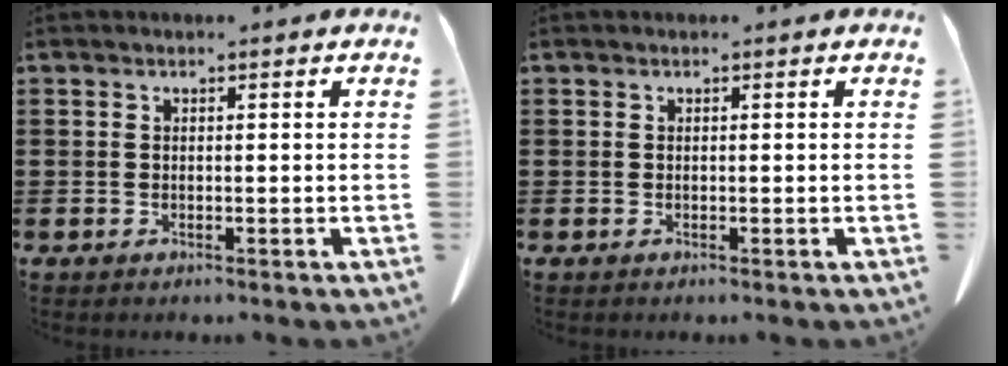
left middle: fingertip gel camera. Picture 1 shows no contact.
{"total": 0.0}